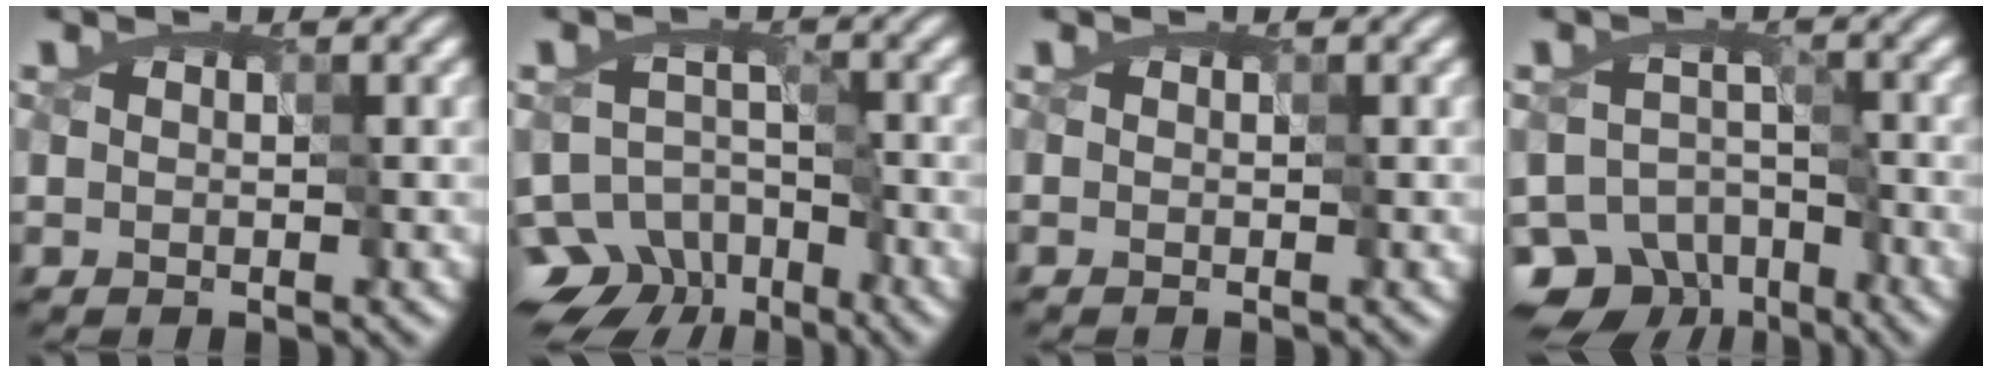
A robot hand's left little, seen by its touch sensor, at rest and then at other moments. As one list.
[{"total": 10.5, "force": [-7.6, 6.6, 3.0], "torque": [-0.033, 0.002, -0.118]}, {"total": 0.0}, {"total": 9.1, "force": [-6.8, 5.3, 2.7], "torque": [-0.017, 0.013, -0.105]}]